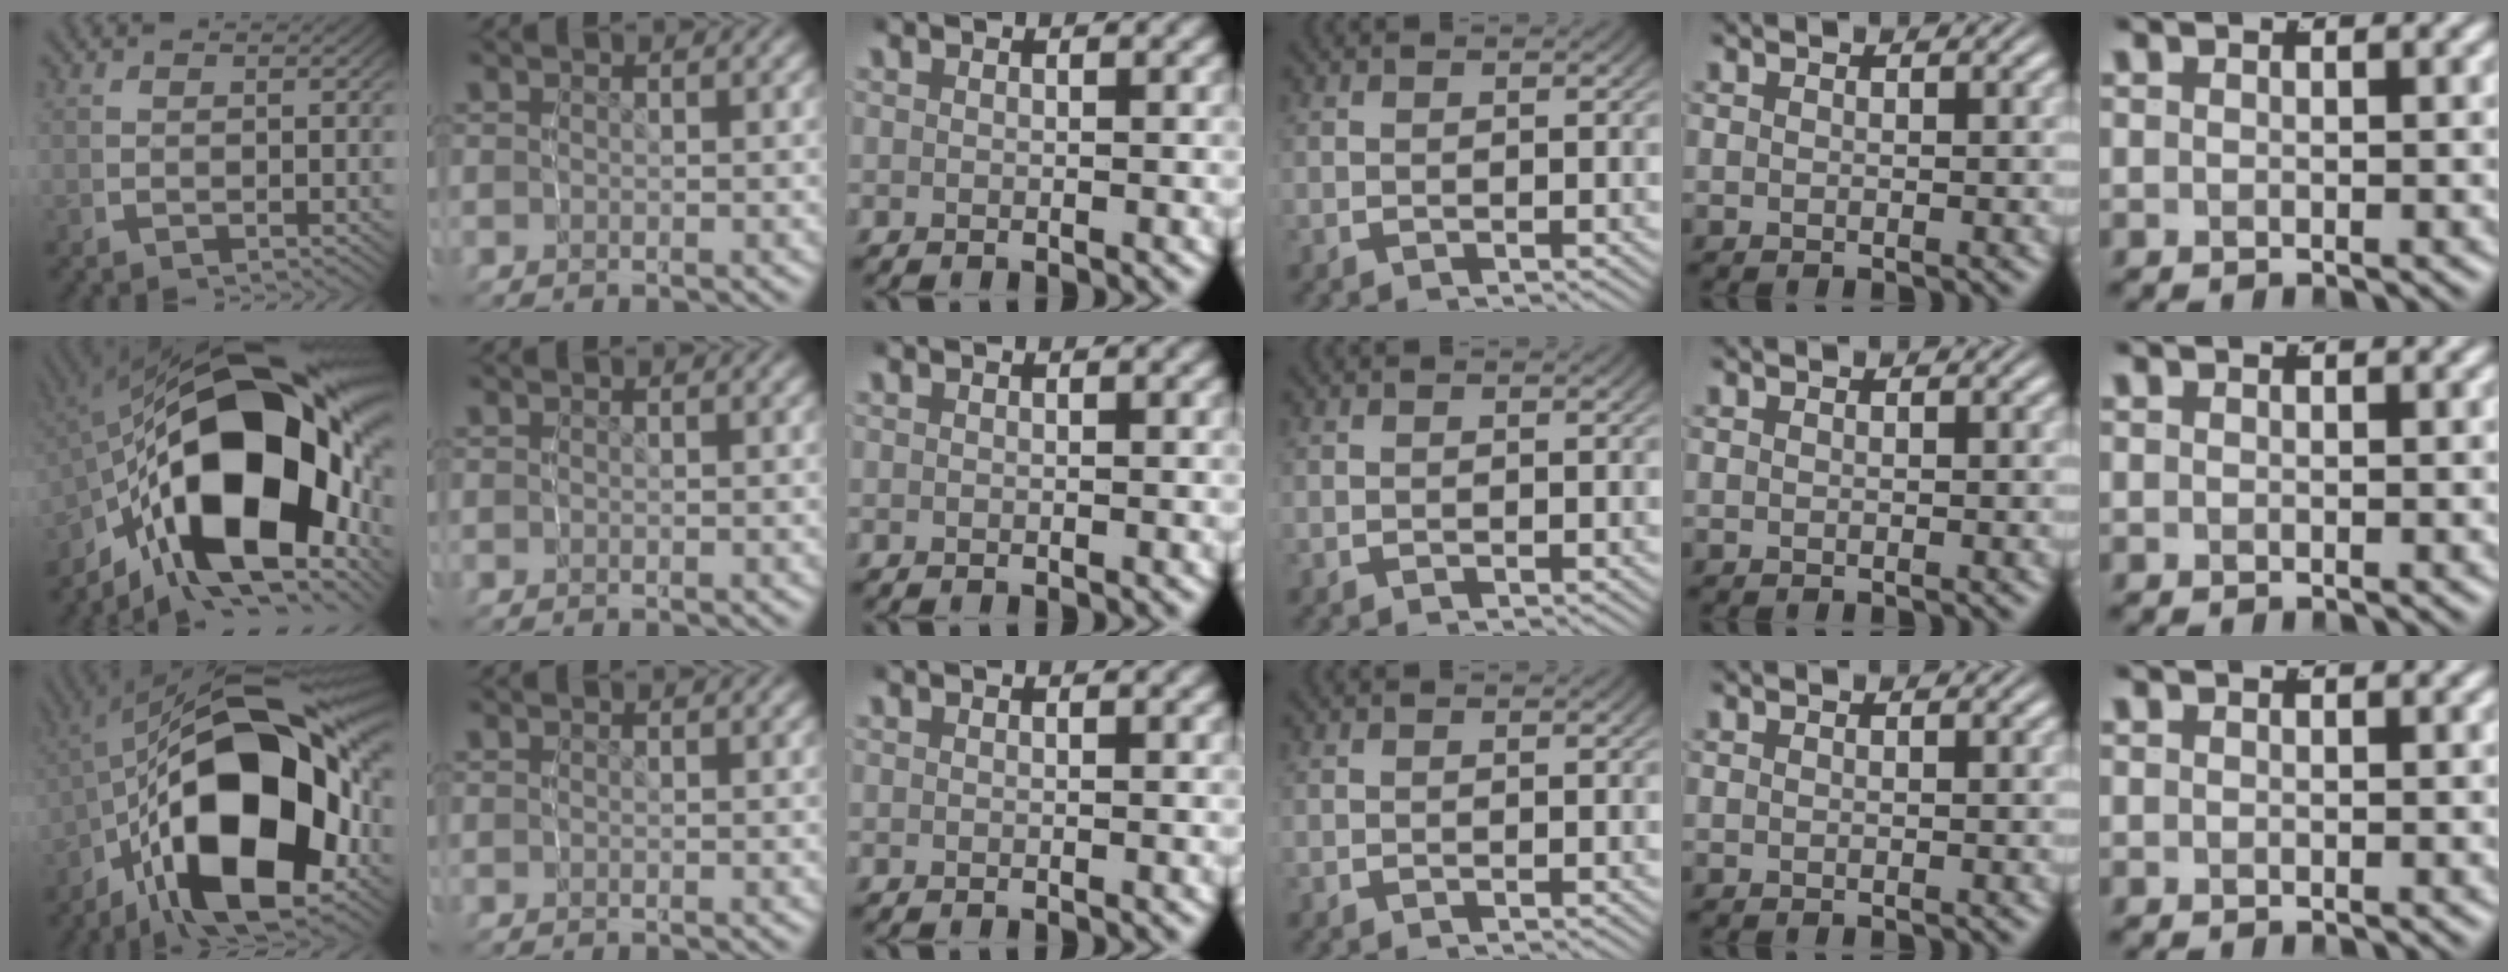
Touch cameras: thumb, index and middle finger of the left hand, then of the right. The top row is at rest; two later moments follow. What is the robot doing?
{"motion": "lift_and_place", "object": "toy banana"}